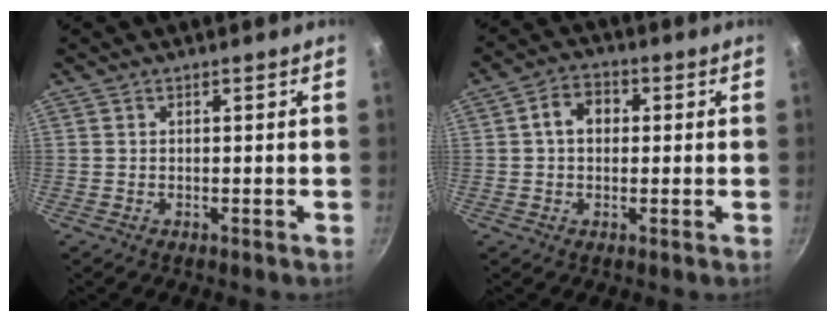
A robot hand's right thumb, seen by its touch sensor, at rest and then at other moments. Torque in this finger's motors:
{"motor_torque": [0.20, 1.50, 0.80, -0.54, 0.13]}